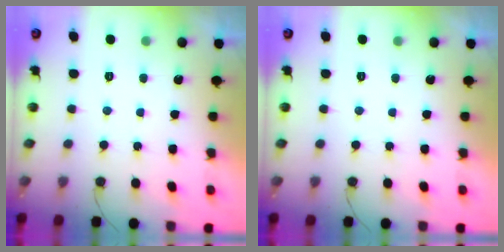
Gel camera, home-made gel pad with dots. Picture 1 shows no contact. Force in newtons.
{"total": 0.0}